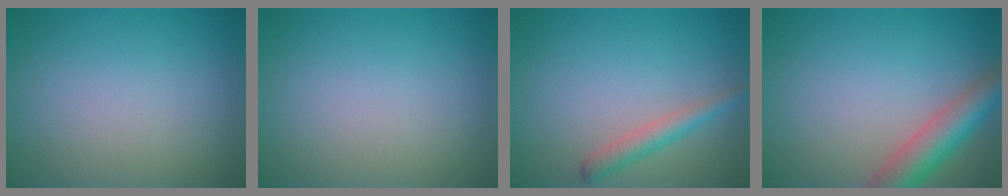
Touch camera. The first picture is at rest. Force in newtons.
{"total": 0.0}
{"total": 2.2, "press": 2.2, "slide": 0.1}
{"total": 5.3, "press": 5.3, "slide": 0.3}